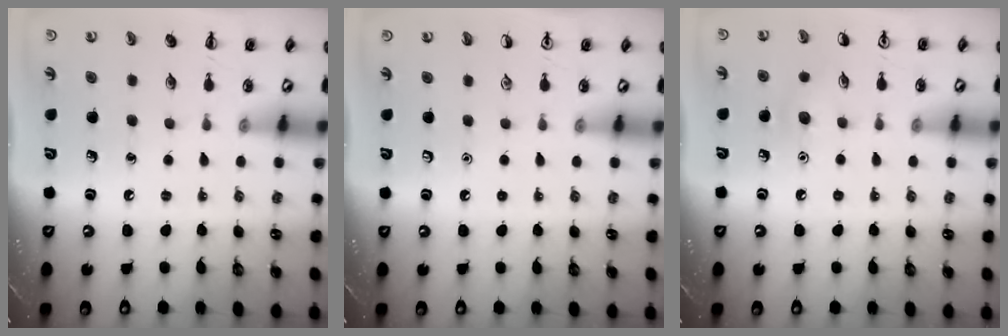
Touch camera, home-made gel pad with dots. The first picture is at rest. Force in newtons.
{"total": 0.0}
{"total": 5.2, "press": 5.0, "slide": 1.6}